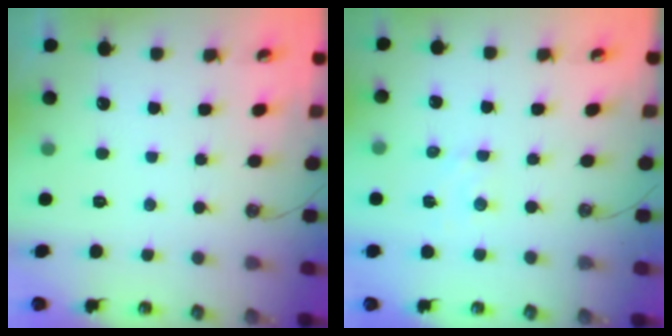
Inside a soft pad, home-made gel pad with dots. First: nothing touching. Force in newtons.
{"total": 4.2, "press": 4.2, "slide": 0.7}